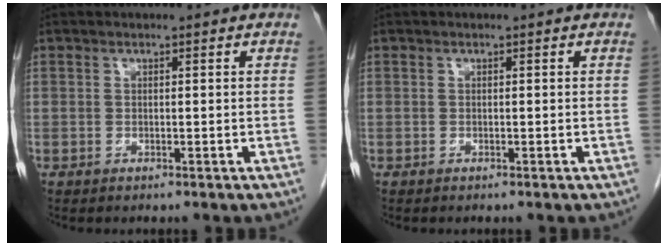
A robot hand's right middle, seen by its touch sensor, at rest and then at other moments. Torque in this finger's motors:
{"motor_torque": [-0.49, 0.06, -0.01, 0.02]}